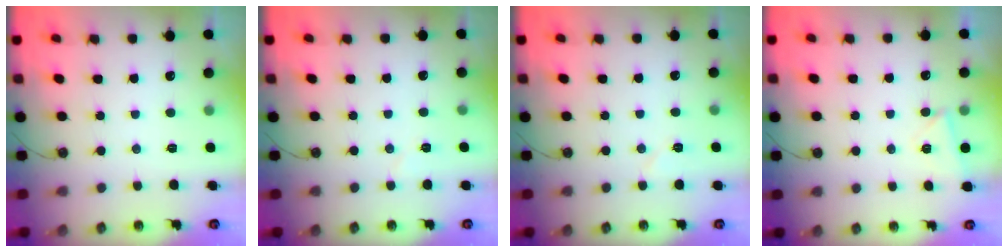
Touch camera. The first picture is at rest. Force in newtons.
{"total": 3.4, "press": 3.0, "slide": 1.6}
{"total": 5.2, "press": 4.7, "slide": 2.3}
{"total": 4.2, "press": 3.3, "slide": 2.6}